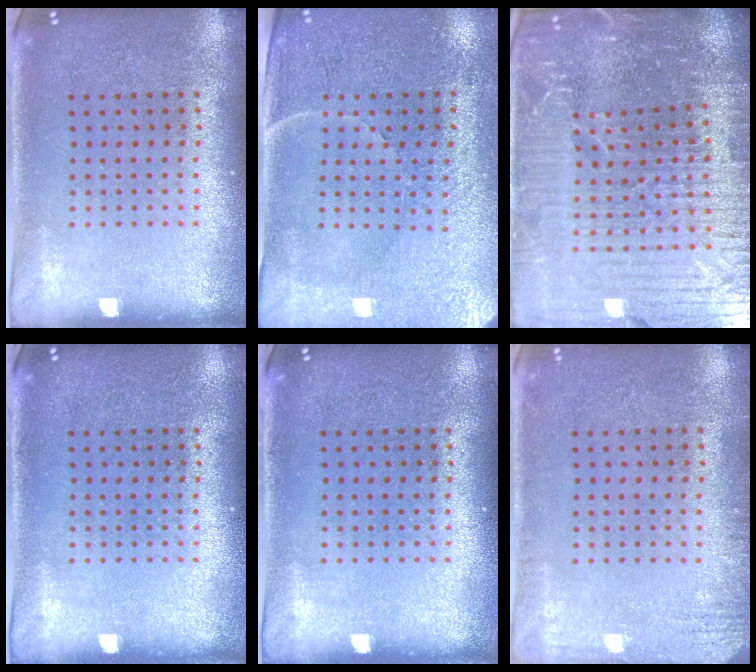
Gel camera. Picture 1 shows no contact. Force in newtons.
{"total": 3.5, "press": 3.3, "slide": 1.1}
{"total": 6.3, "press": 5.7, "slide": 2.9}
{"total": 0.0}
{"total": 0.0}
{"total": 1.7, "press": 1.7, "slide": 0.2}